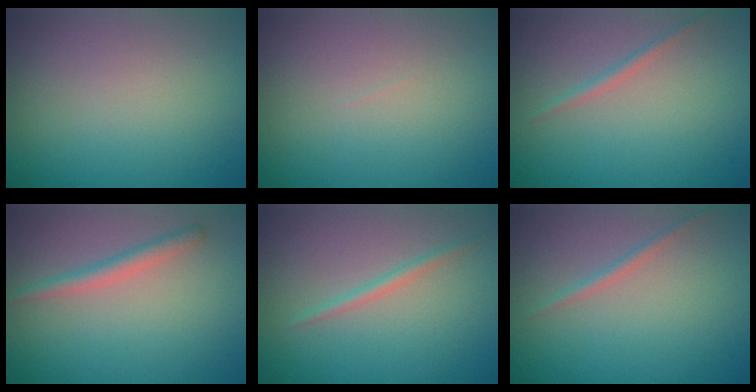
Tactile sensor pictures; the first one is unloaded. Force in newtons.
{"total": 0.0}
{"total": 1.0, "press": 1.0, "slide": 0.1}
{"total": 1.8, "press": 1.8, "slide": 0.1}
{"total": 1.1, "press": 1.1, "slide": 0.0}
{"total": 1.0, "press": 1.0, "slide": 0.1}